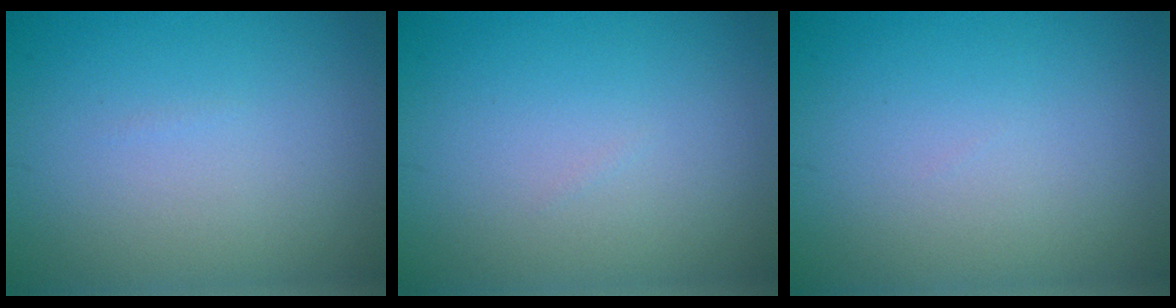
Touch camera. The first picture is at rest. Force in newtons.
{"total": 0.0}
{"total": 0.0}